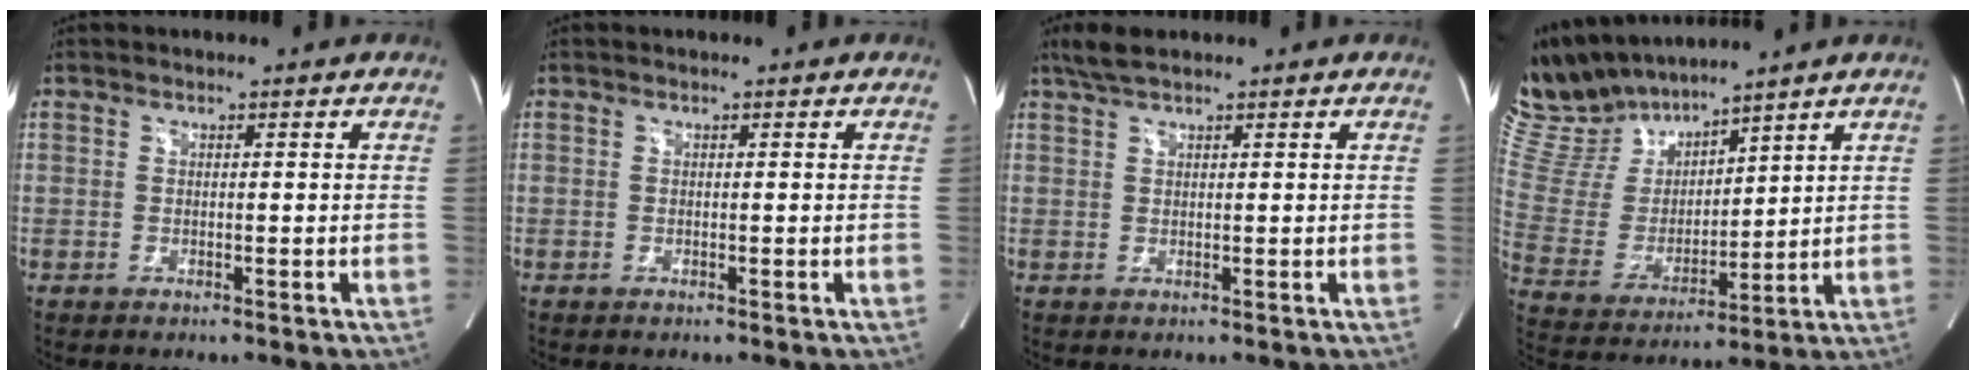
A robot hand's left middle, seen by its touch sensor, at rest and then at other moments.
{"total": 0.0}
{"total": 3.0, "force": [2.5, 0.2, 1.7], "torque": [-0.042, 0.011, 0.052]}
{"total": 13.2, "force": [12.2, 3.4, 3.7], "torque": [-0.098, 0.014, 0.258]}